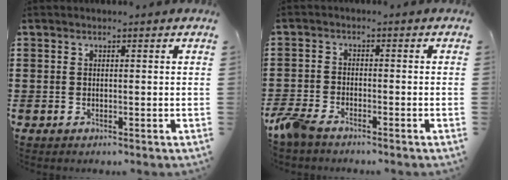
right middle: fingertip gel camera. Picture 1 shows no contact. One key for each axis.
{"total": 3.6, "fx": -3.1, "fy": 1.0, "fz": 1.5, "tx": -0.062, "ty": -0.010, "tz": -0.072}